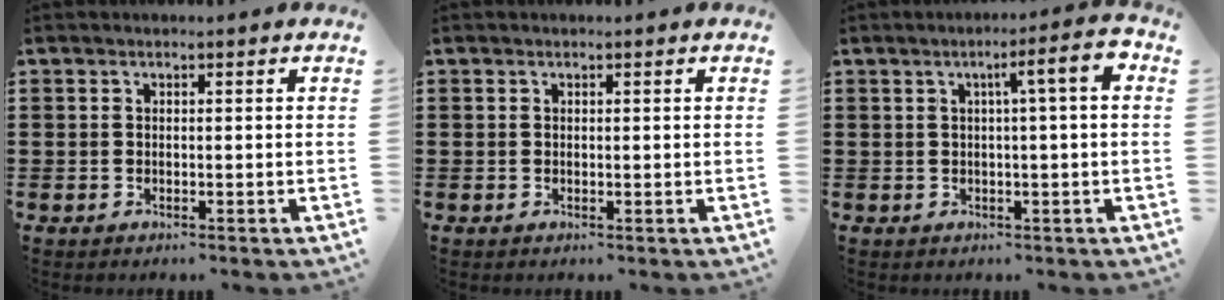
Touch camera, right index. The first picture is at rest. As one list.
[{"total": 0.0}, {"total": 5.1, "force": [0.6, 0.2, 5.0], "torque": [-0.088, -0.003, 0.003]}]